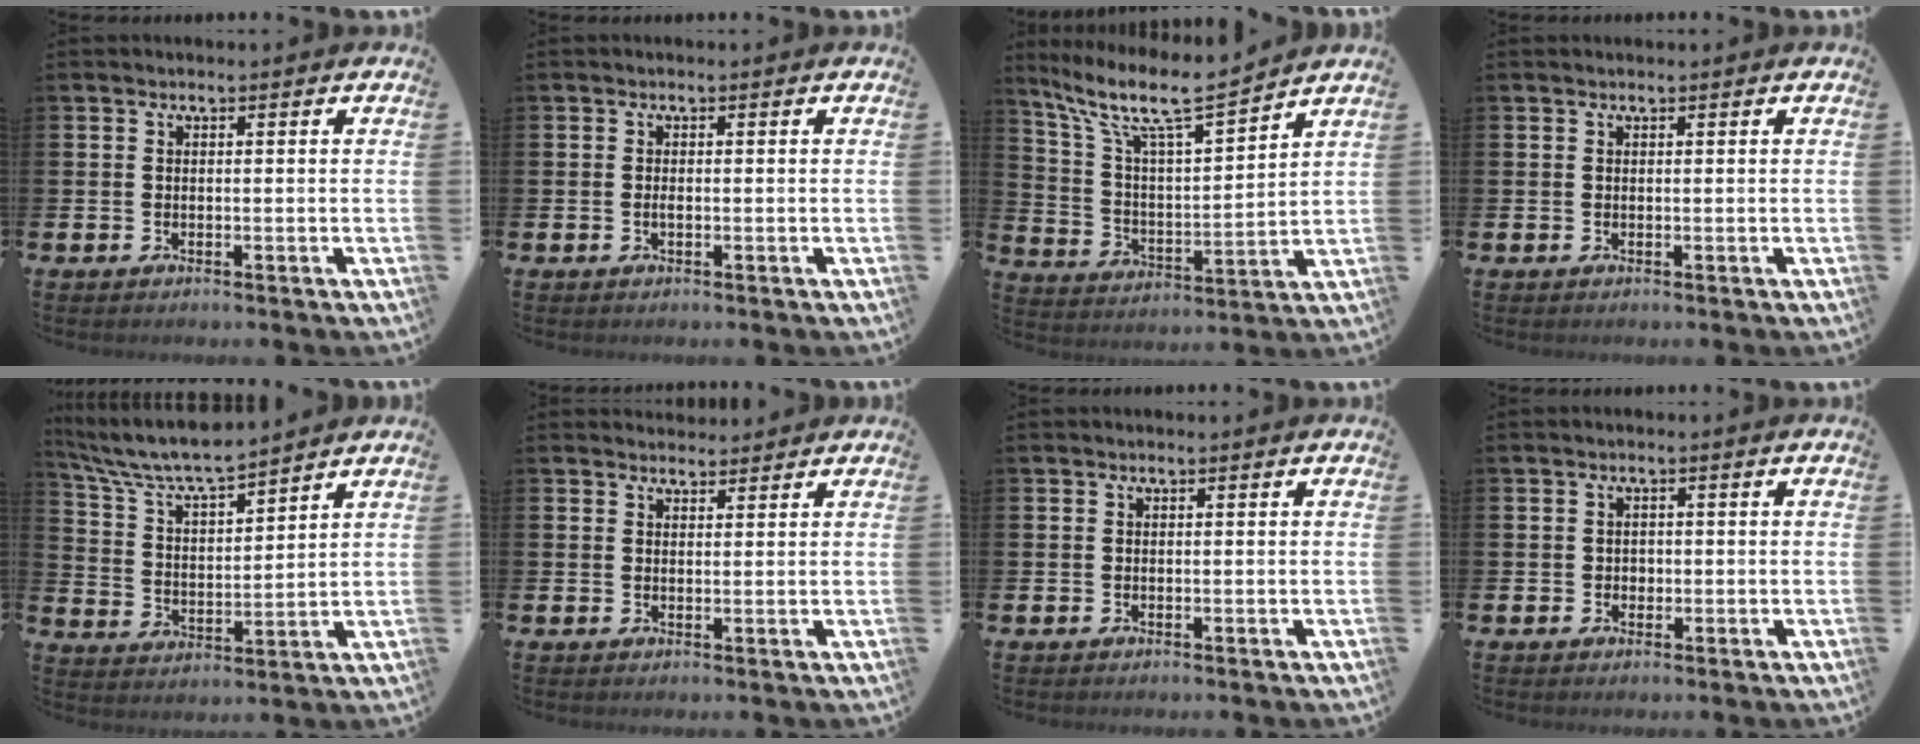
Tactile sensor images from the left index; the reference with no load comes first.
{"total": 0.6, "force": [-0.2, 0.2, 0.5], "torque": [-0.011, -0.001, -0.004]}
{"total": 10.4, "force": [8.7, 1.7, 5.3], "torque": [-0.135, -0.052, 0.146]}
{"total": 0.0}
{"total": 7.2, "force": [6.7, 0.8, 2.4], "torque": [-0.082, -0.039, 0.117]}
{"total": 2.4, "force": [2.3, 0.6, -0.1], "torque": [0.006, -0.010, 0.040]}
{"total": 0.0}
{"total": 1.1, "force": [0.0, 1.0, 0.3], "torque": [0.000, 0.005, -0.003]}